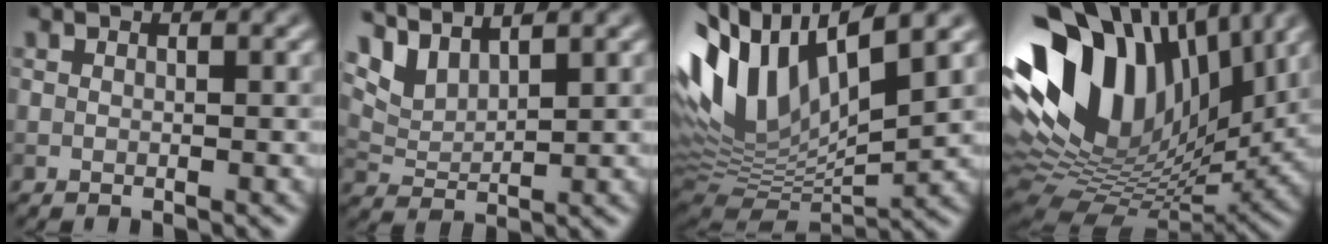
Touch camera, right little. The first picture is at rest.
{"total": 3.7, "force": [3.4, 0.5, 1.3], "torque": [-0.043, 0.000, 0.070]}
{"total": 13.0, "force": [4.5, 5.7, 10.8], "torque": [-0.228, 0.006, 0.080]}
{"total": 16.1, "force": [6.1, 9.4, 11.6], "torque": [-0.231, 0.033, 0.099]}